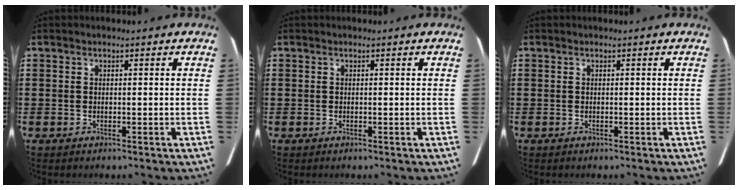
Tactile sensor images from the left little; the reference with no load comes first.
{"total": 0.0}
{"total": 0.0}